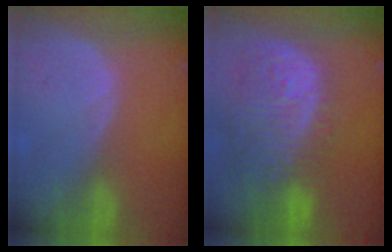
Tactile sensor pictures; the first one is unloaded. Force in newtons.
{"total": 13.4, "press": 11.3, "slide": 7.3}